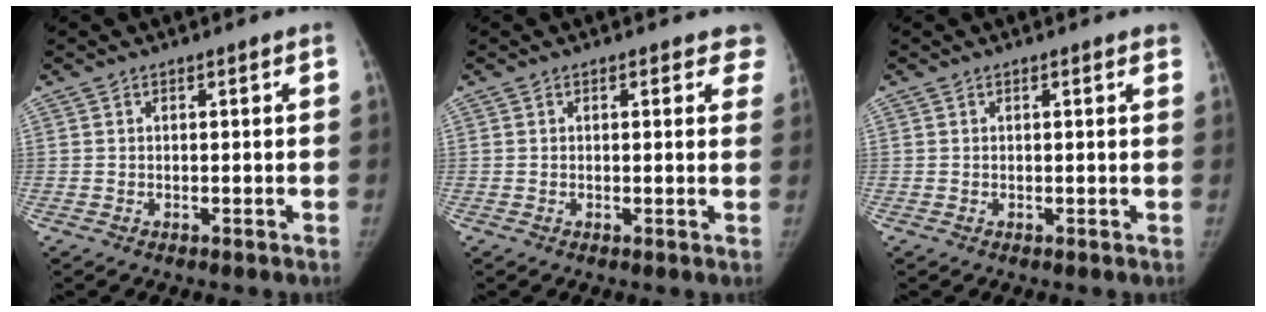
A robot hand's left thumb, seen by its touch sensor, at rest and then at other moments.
{"total": 4.0, "force": [2.8, 1.9, 2.2], "torque": [0.010, -0.006, 0.018]}
{"total": 1.4, "force": [0.9, 0.3, 0.9], "torque": [-0.008, 0.003, 0.009]}